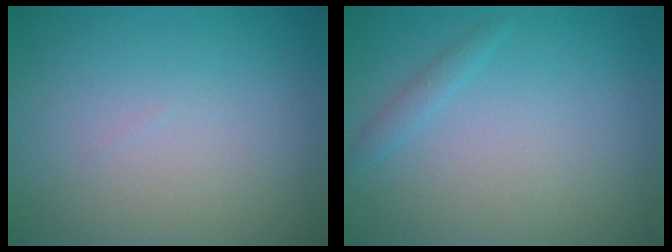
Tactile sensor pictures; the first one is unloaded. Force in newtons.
{"total": 0.9, "press": 0.9, "slide": 0.0}